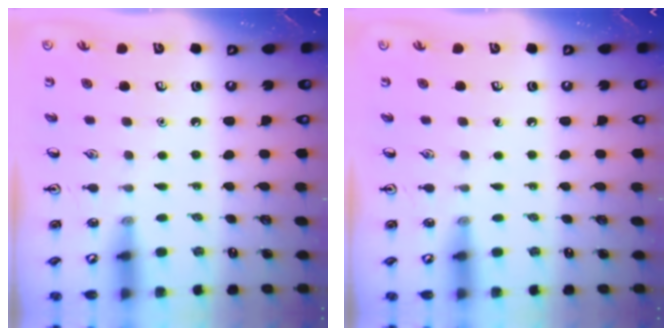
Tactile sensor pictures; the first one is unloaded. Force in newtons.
{"total": 0.0}